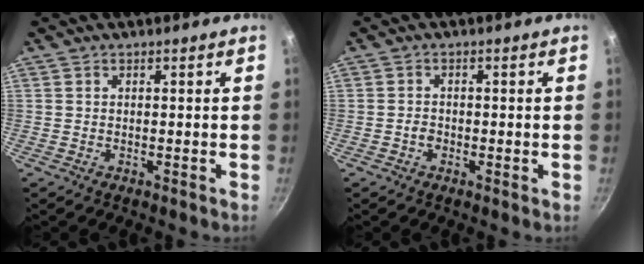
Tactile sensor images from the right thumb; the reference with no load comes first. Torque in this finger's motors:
{"motor_torque": [0.21, 0.01, 0.23, -0.02, 0.06]}